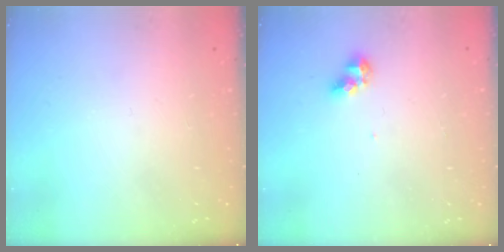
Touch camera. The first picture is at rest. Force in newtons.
{"total": 6.1, "press": 6.1, "slide": 0.3}